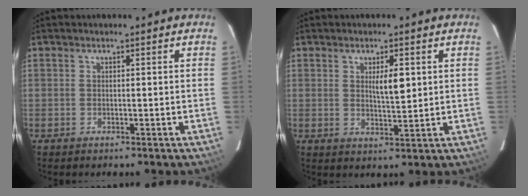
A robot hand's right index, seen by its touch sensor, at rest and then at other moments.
{"total": 4.0, "force": [1.2, 0.9, 3.8], "torque": [-0.062, -0.004, 0.020]}